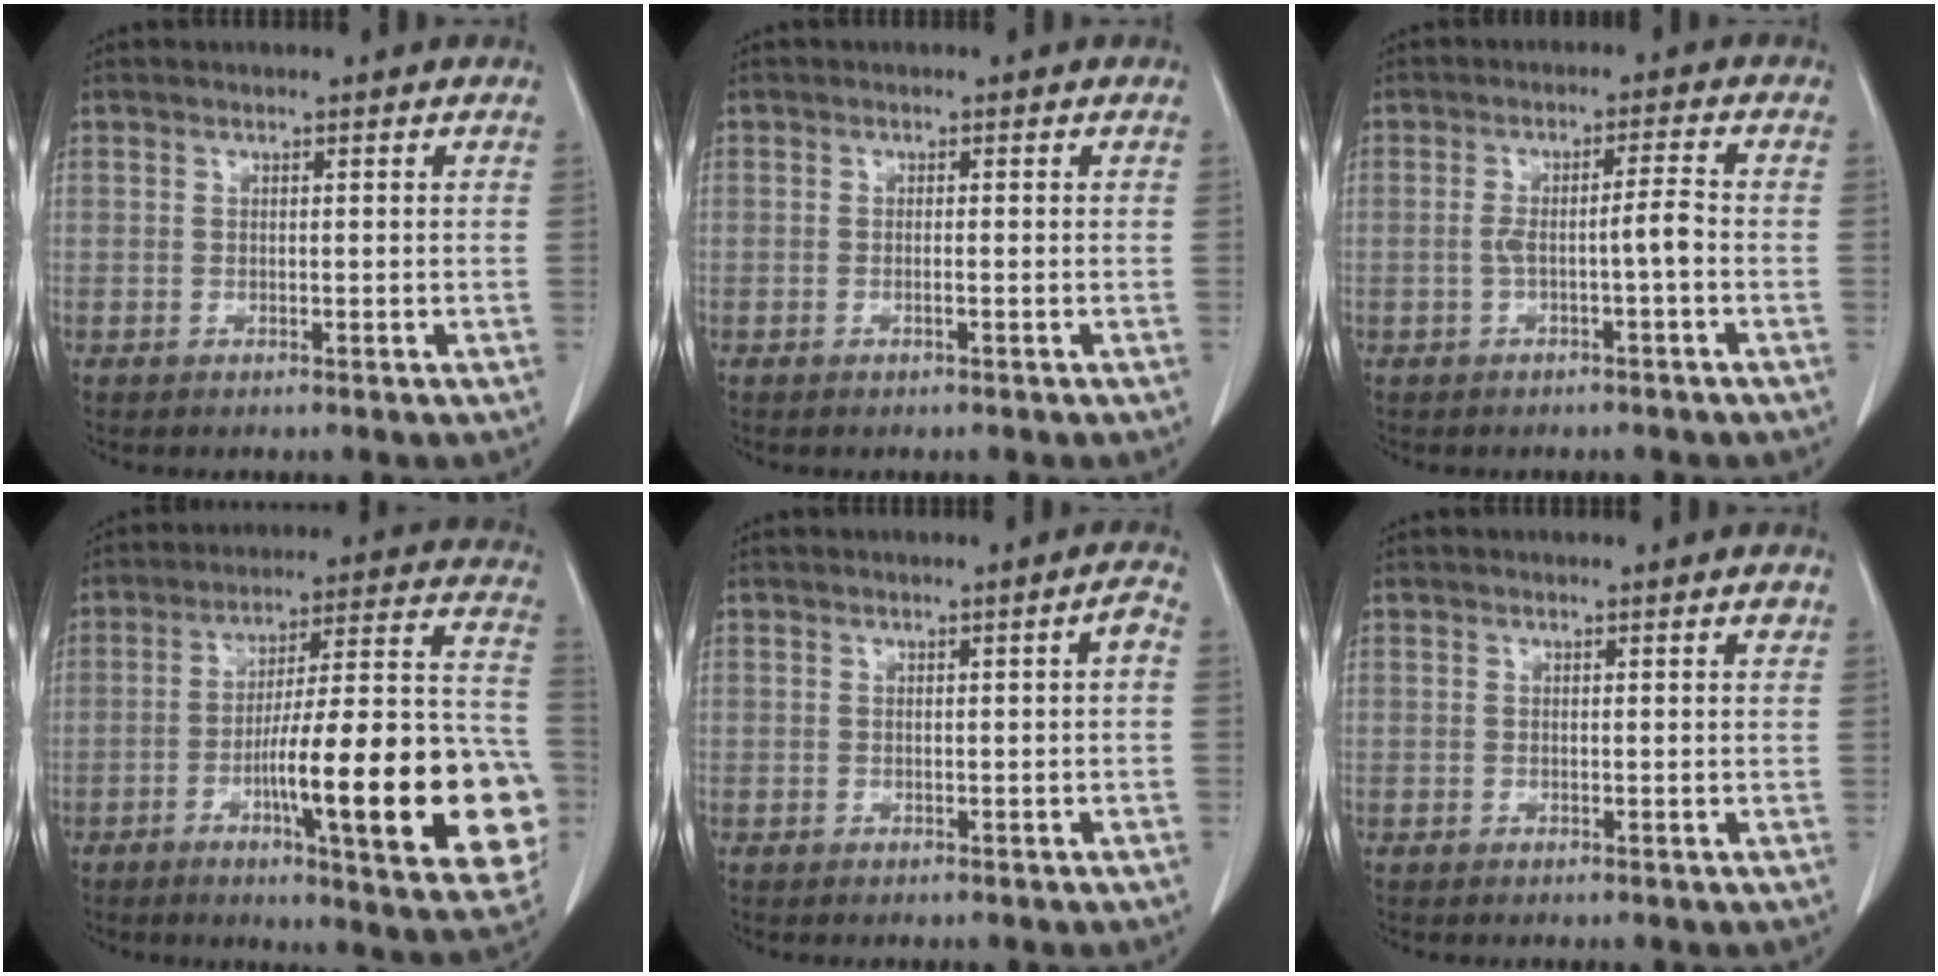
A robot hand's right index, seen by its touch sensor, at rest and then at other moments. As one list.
[{"total": 0.6, "force": [-0.2, -0.1, 0.6], "torque": [-0.011, 0.001, -0.004]}, {"total": 3.9, "force": [-1.0, -0.1, 3.8], "torque": [-0.066, 0.012, -0.013]}, {"total": 25.4, "force": [-7.0, 3.4, 24.2], "torque": [-0.261, 0.016, -0.091]}, {"total": 1.3, "force": [0.0, 0.0, 1.3], "torque": [-0.016, 0.003, 0.001]}, {"total": 0.6, "force": [0.4, 0.0, 0.5], "torque": [-0.006, 0.000, 0.003]}]